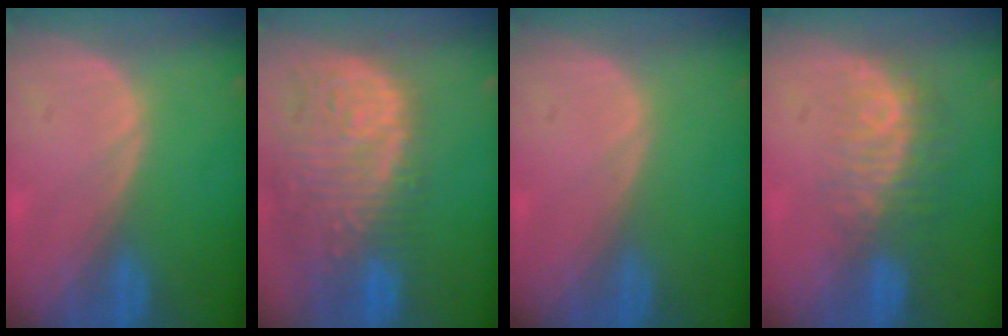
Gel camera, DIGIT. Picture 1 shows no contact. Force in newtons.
{"total": 14.4, "press": 11.8, "slide": 8.2}
{"total": 0.0}
{"total": 8.2, "press": 7.0, "slide": 4.3}